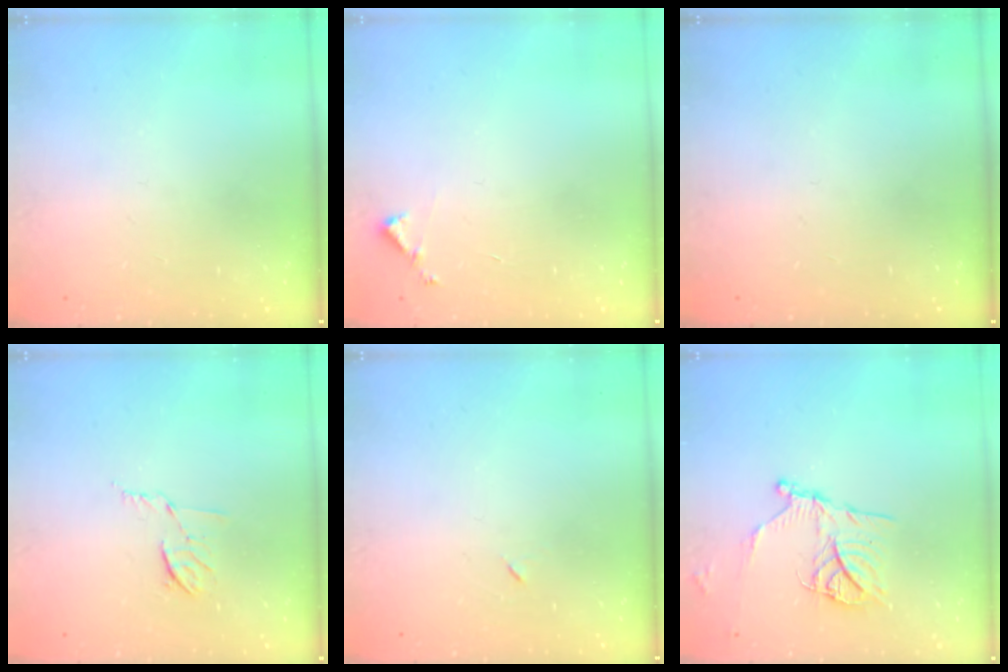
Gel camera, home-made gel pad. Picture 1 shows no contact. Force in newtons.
{"total": 3.6, "press": 3.6, "slide": 0.3}
{"total": 0.0}
{"total": 5.9, "press": 5.9, "slide": 1.0}
{"total": 3.3, "press": 3.2, "slide": 0.7}
{"total": 13.6, "press": 13.5, "slide": 1.3}